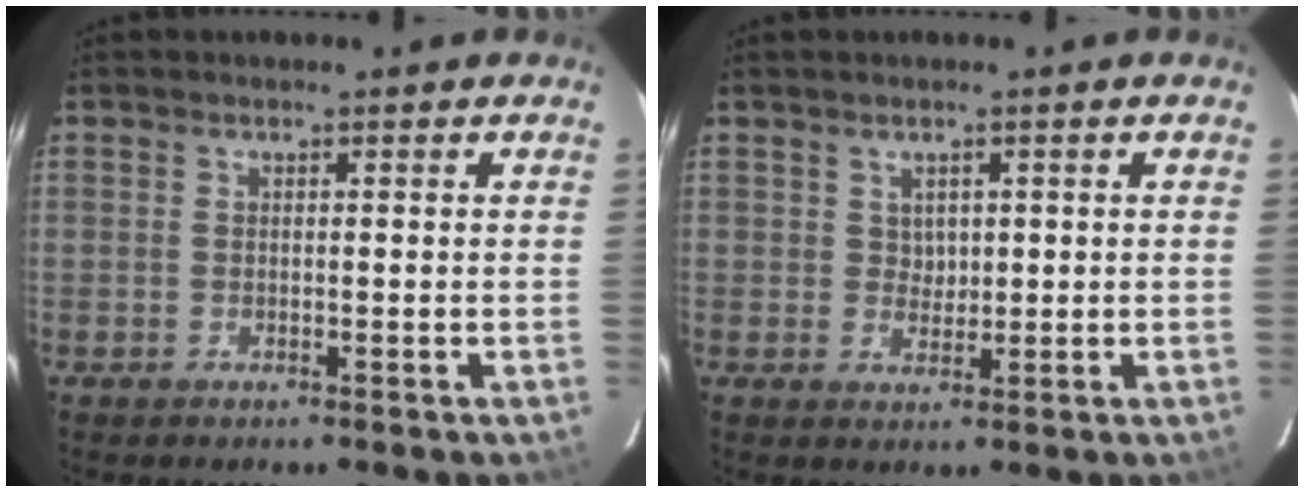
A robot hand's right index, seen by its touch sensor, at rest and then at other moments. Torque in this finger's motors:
{"motor_torque": [-0.28, 0.02, -0.05, 0.00]}